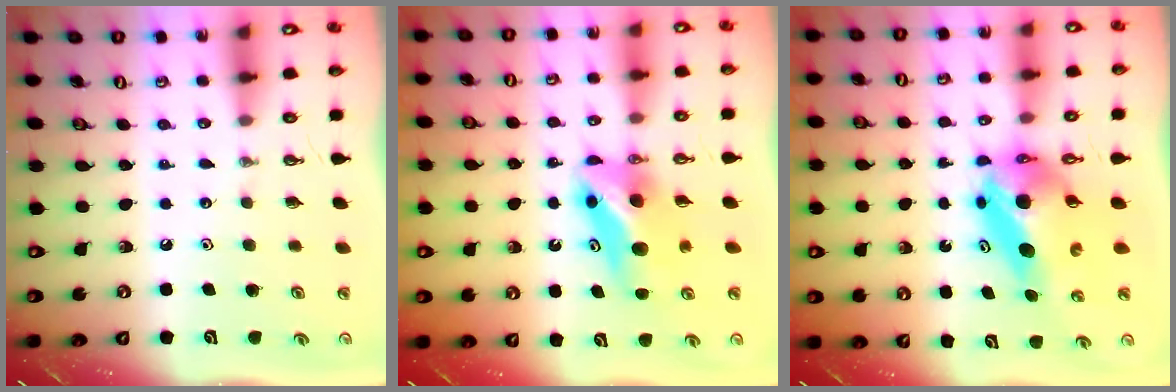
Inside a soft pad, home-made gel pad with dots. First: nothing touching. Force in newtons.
{"total": 7.8, "press": 7.7, "slide": 0.6}
{"total": 7.8, "press": 7.8, "slide": 0.6}